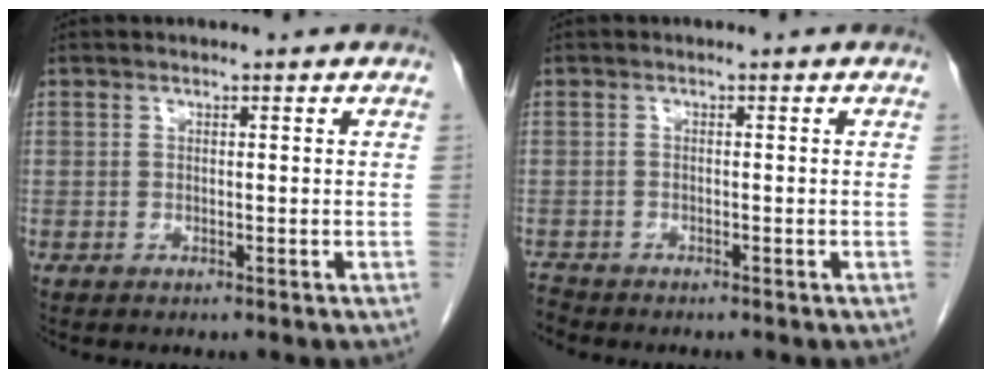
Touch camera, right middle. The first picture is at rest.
{"total": 1.6, "force": [-1.6, 0.1, -0.4], "torque": [0.004, -0.009, -0.030]}